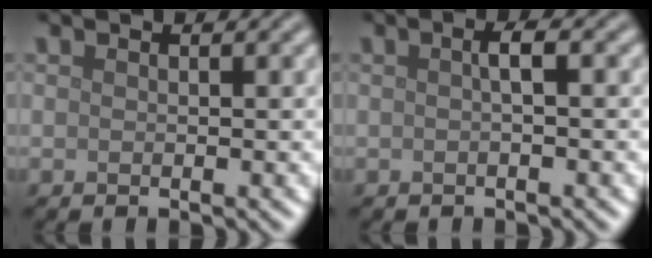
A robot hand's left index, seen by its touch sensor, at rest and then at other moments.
{"total": 1.4, "force": [0.1, 0.2, 1.4], "torque": [-0.025, 0.005, 0.001]}